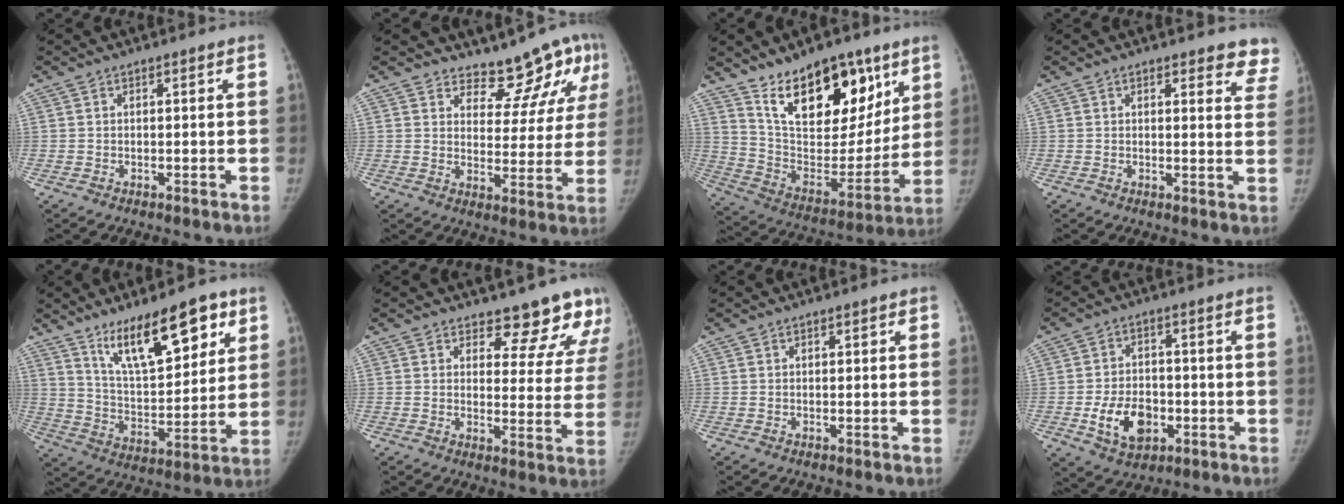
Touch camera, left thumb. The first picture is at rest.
{"total": 10.4, "force": [8.7, 4.5, 3.4], "torque": [-0.004, -0.071, 0.112]}
{"total": 23.5, "force": [14.1, 12.1, 14.4], "torque": [-0.171, -0.064, 0.244]}
{"total": 7.5, "force": [6.6, 2.5, 2.4], "torque": [0.021, -0.031, 0.049]}
{"total": 17.6, "force": [10.4, 6.4, 12.6], "torque": [-0.164, -0.052, 0.187]}
{"total": 12.0, "force": [10.5, 4.9, 3.0], "torque": [0.020, -0.075, 0.107]}
{"total": 0.7, "force": [0.3, 0.5, 0.5], "torque": [0.000, 0.001, 0.003]}
{"total": 9.9, "force": [-2.9, 6.8, 6.6], "torque": [-0.091, 0.009, -0.042]}